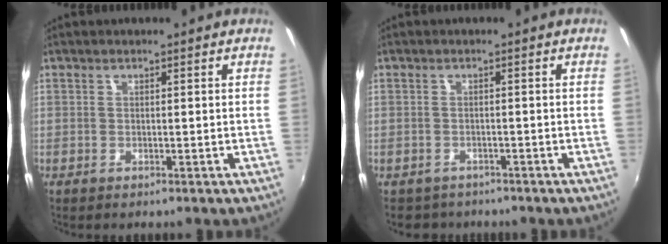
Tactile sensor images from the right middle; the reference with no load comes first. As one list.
[{"total": 3.0, "force": [-2.4, 1.8, 0.2], "torque": [-0.013, -0.007, -0.036]}]